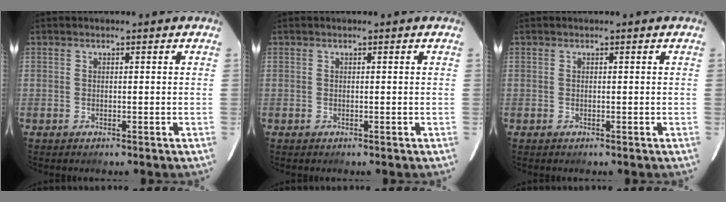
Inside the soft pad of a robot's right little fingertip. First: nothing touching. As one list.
[{"total": 0.0}, {"total": 0.0}]